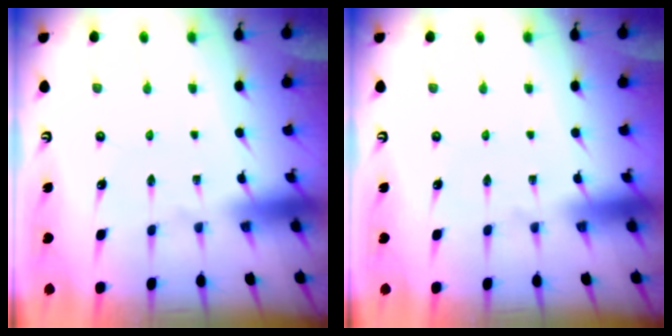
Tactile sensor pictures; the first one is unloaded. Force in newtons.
{"total": 0.0}